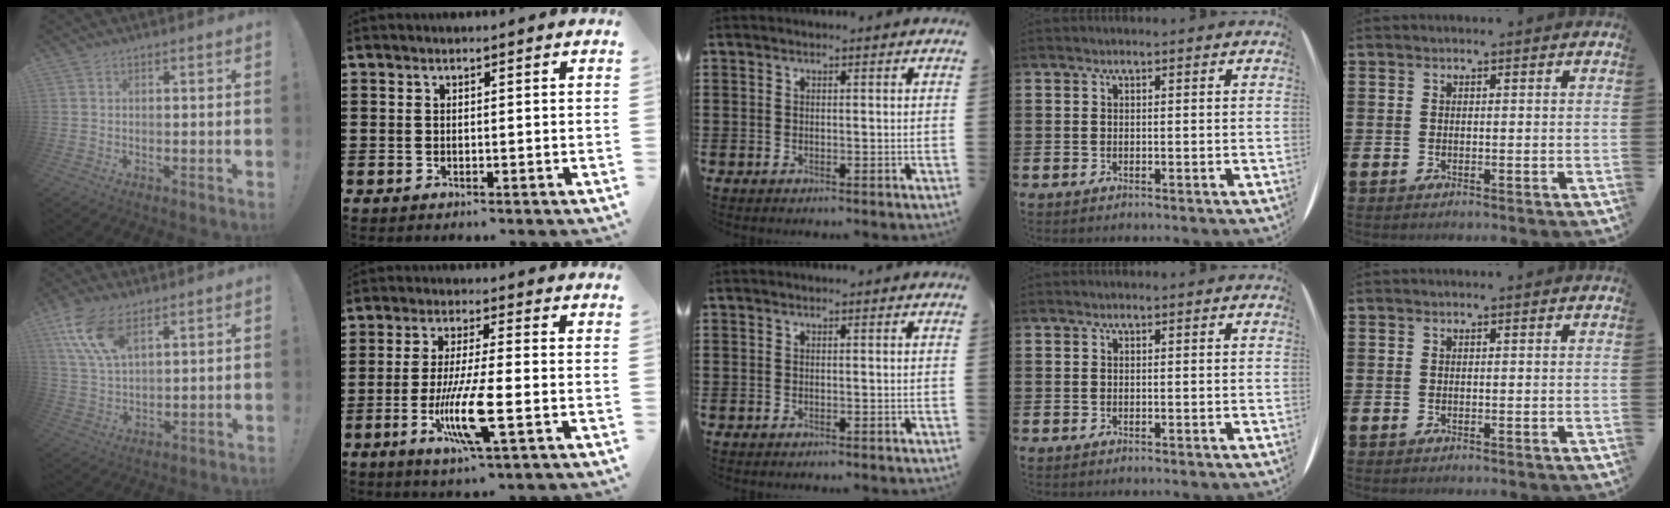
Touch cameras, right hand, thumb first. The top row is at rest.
{"thumb": {"total": 12.0, "force": [6.9, 5.9, 7.9], "torque": [-0.153, -0.017, 0.131]}, "index": {"total": 9.8, "force": [-3.2, 1.4, 9.2], "torque": [-0.182, -0.018, -0.059]}}